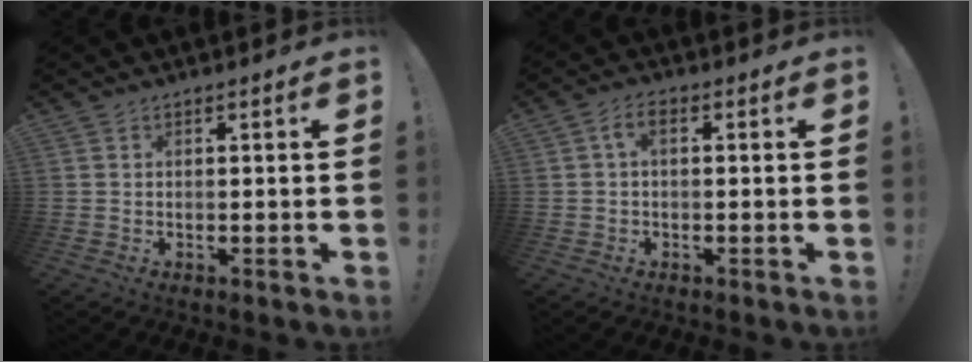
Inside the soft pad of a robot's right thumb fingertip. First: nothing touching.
{"total": 3.3, "force": [0.4, 1.5, 2.9], "torque": [-0.060, 0.010, 0.008]}